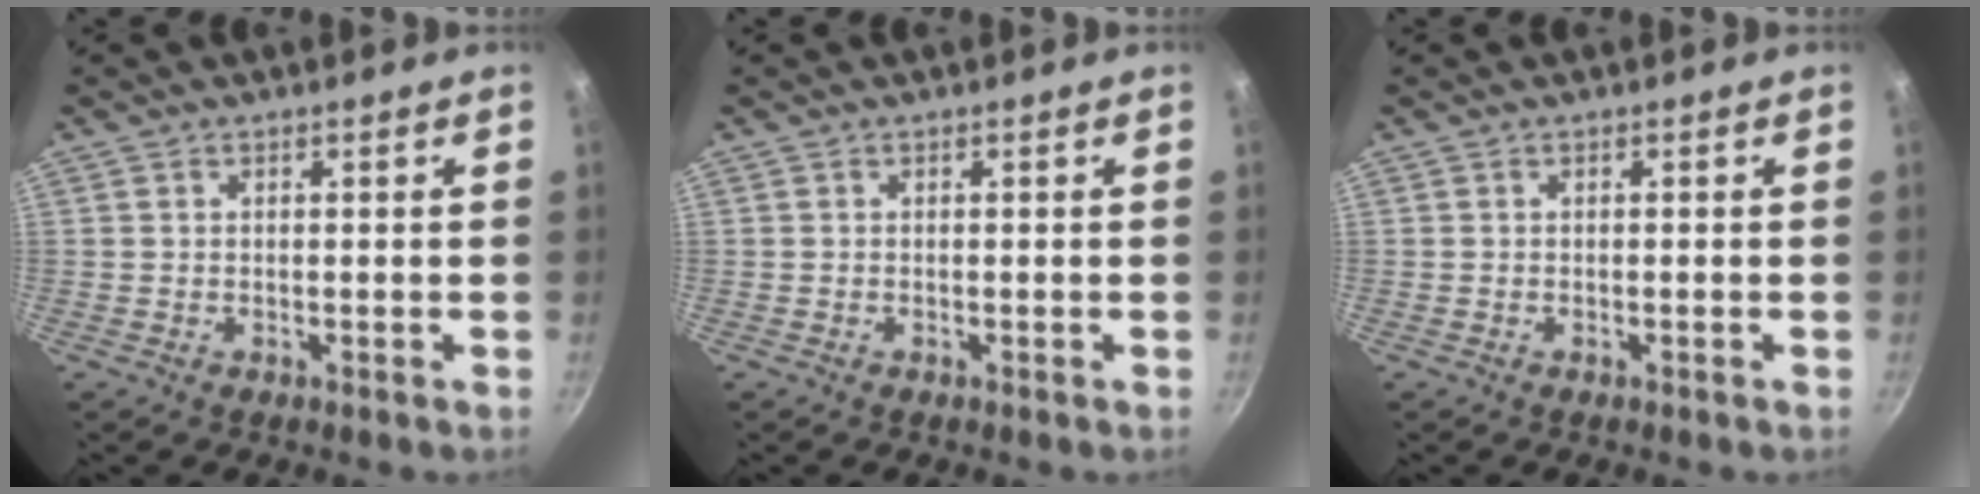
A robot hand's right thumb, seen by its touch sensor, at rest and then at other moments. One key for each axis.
{"total": 0.0}
{"total": 0.0}